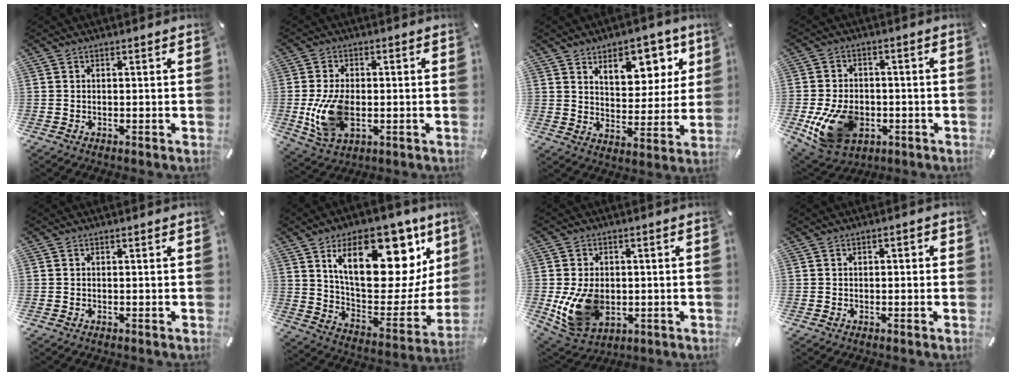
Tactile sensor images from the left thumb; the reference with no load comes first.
{"total": 11.6, "force": [-1.6, 7.2, 8.9], "torque": [-0.196, -0.008, -0.027]}
{"total": 11.1, "force": [6.7, 6.7, 5.7], "torque": [-0.061, -0.042, 0.112]}
{"total": 14.6, "force": [-3.9, 10.8, 9.0], "torque": [-0.182, 0.013, -0.062]}
{"total": 0.0}
{"total": 25.3, "force": [13.3, 12.4, 17.6], "torque": [-0.264, -0.075, 0.224]}
{"total": 12.9, "force": [-1.9, 9.6, 8.4], "torque": [-0.165, 0.000, -0.030]}
{"total": 1.1, "force": [-0.4, 0.7, 0.8], "torque": [-0.013, 0.004, -0.009]}